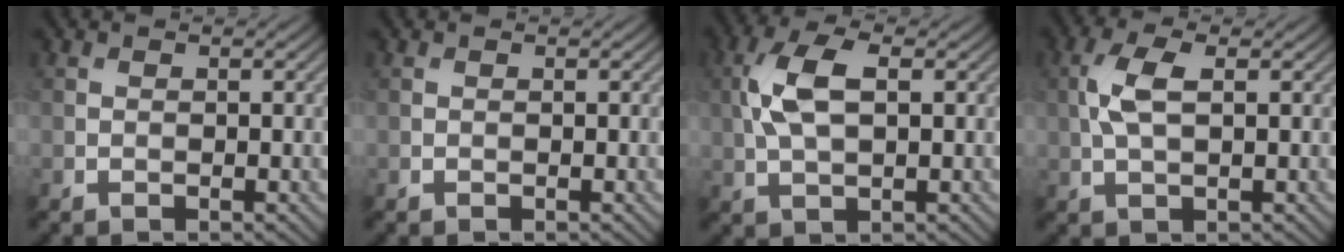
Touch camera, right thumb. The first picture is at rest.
{"total": 0.0}
{"total": 6.9, "force": [1.1, 3.2, 6.0], "torque": [-0.141, 0.013, 0.018]}
{"total": 4.4, "force": [0.7, 1.8, 4.0], "torque": [-0.098, 0.009, 0.014]}